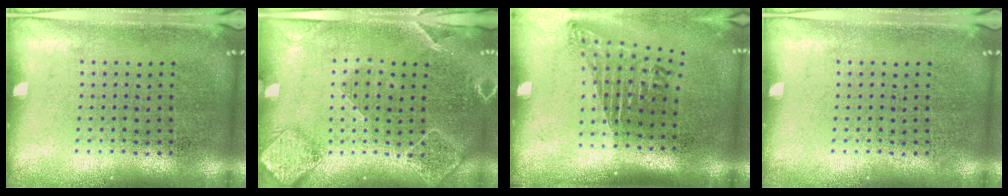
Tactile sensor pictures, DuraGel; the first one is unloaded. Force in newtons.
{"total": 1.8, "press": 1.7, "slide": 0.5}
{"total": 1.7, "press": 1.1, "slide": 1.3}
{"total": 0.0}